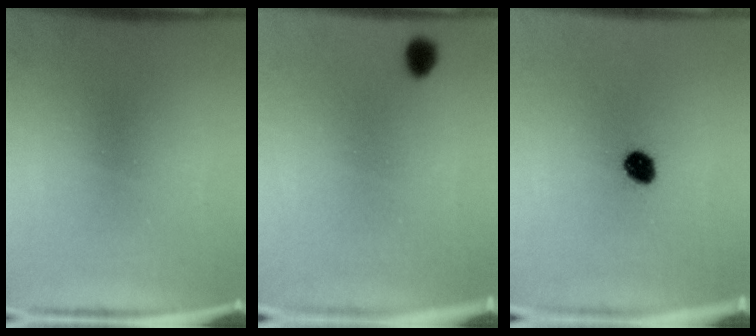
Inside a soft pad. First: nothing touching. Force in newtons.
{"total": 3.0}
{"total": 5.5}